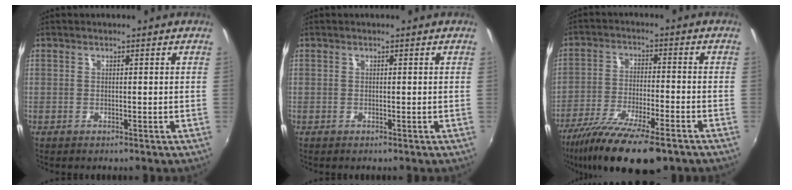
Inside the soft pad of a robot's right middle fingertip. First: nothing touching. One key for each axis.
{"total": 0.0}
{"total": 16.6, "fx": -12.1, "fy": 3.9, "fz": 10.7, "tx": -0.215, "ty": -0.048, "tz": -0.210}